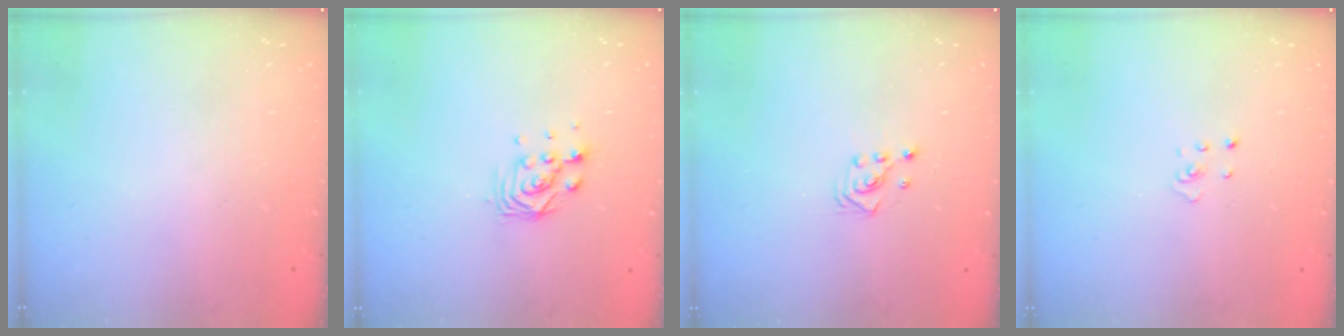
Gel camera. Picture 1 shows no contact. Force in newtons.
{"total": 5.1, "press": 5.0, "slide": 0.4}
{"total": 2.8, "press": 2.8, "slide": 0.3}
{"total": 1.9, "press": 1.9, "slide": 0.1}